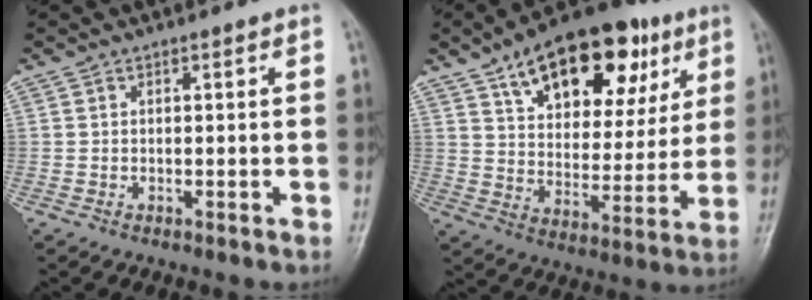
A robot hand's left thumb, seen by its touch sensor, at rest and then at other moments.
{"total": 23.6, "force": [12.1, 12.3, 16.0], "torque": [-0.203, -0.013, 0.189]}